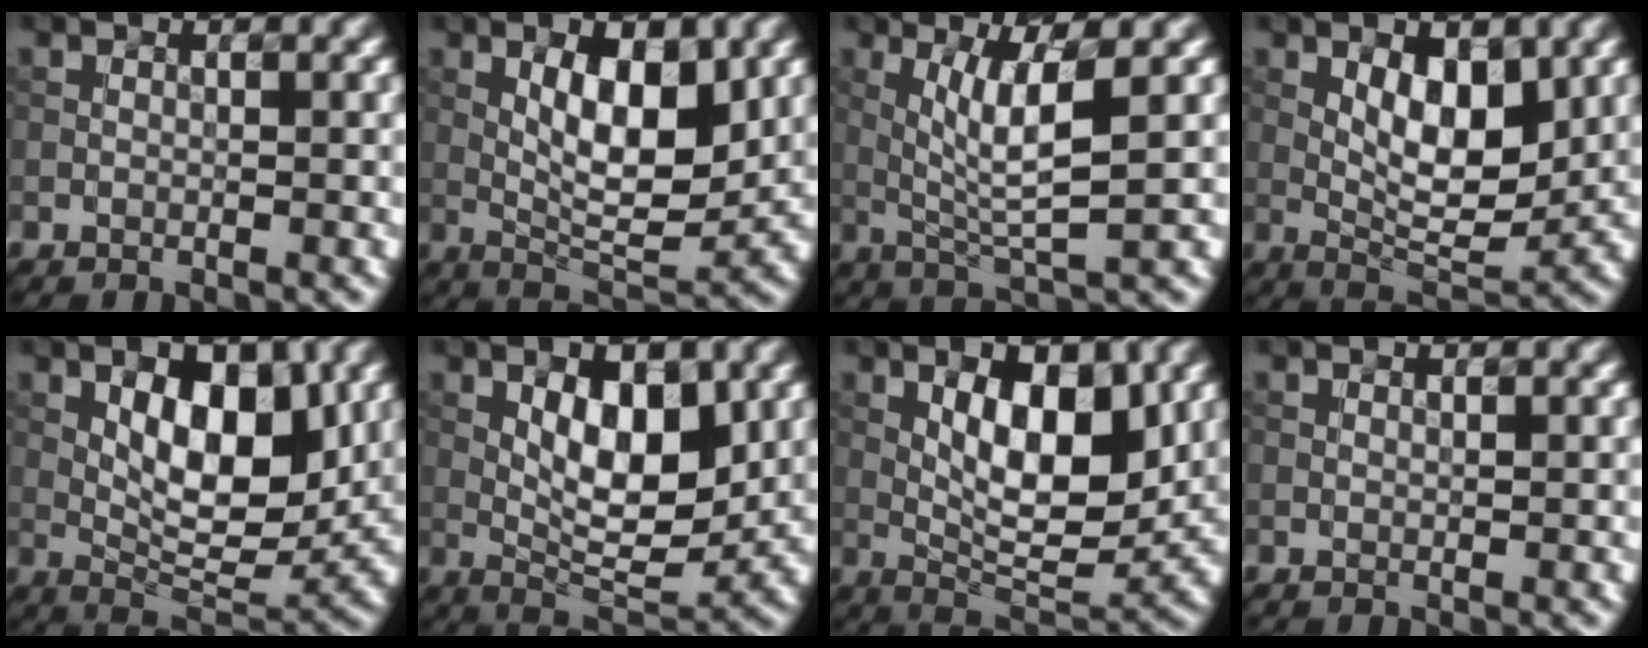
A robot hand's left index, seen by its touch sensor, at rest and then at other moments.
{"total": 6.9, "force": [1.6, 2.5, 6.2], "torque": [-0.095, -0.005, 0.028]}
{"total": 5.0, "force": [1.1, 0.7, 4.8], "torque": [-0.101, -0.005, 0.029]}
{"total": 5.6, "force": [1.4, 2.3, 5.0], "torque": [-0.075, -0.004, 0.026]}
{"total": 8.3, "force": [2.1, 3.7, 7.1], "torque": [-0.104, -0.003, 0.033]}
{"total": 6.8, "force": [1.5, 2.8, 6.1], "torque": [-0.089, -0.004, 0.024]}
{"total": 7.8, "force": [1.9, 3.1, 6.9], "torque": [-0.104, -0.004, 0.031]}
{"total": 0.0}